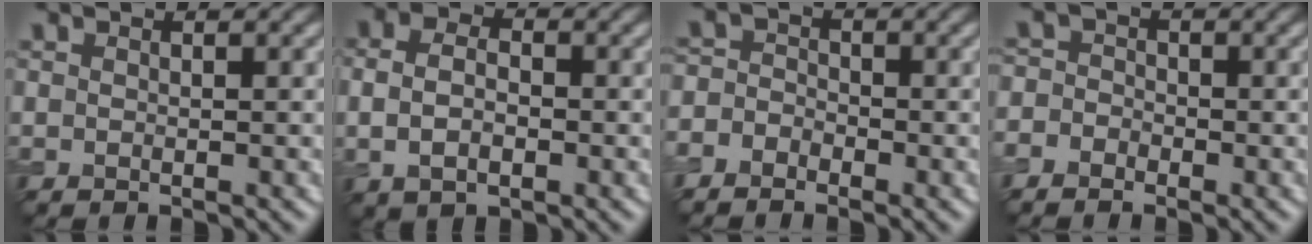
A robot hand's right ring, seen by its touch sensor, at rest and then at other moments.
{"total": 3.7, "force": [-0.2, 2.5, 2.7], "torque": [-0.055, -0.001, -0.006]}
{"total": 2.5, "force": [-1.7, 1.7, 0.7], "torque": [0.000, 0.007, -0.042]}
{"total": 2.3, "force": [-1.4, 1.8, 0.5], "torque": [0.004, 0.009, -0.037]}